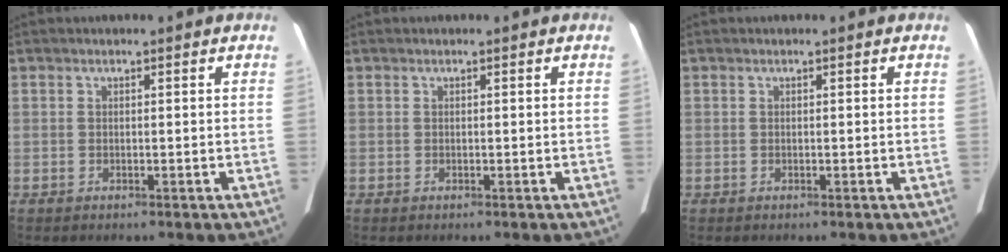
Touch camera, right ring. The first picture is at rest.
{"total": 0.0}
{"total": 0.0}